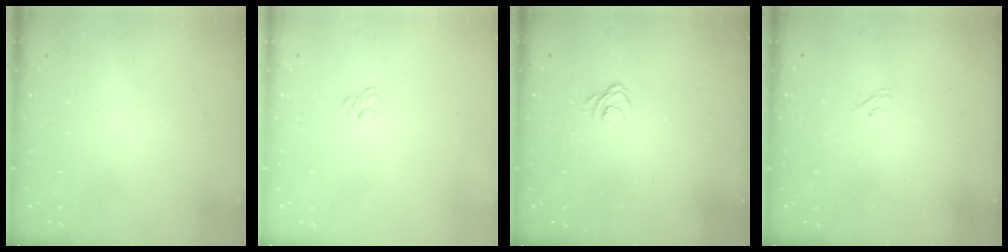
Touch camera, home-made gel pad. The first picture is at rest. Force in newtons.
{"total": 3.7, "press": 3.5, "slide": 1.2}
{"total": 5.1, "press": 4.9, "slide": 1.3}
{"total": 2.2, "press": 1.9, "slide": 1.1}